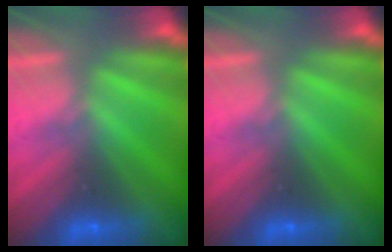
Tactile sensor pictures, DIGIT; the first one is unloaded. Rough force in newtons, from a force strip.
{"total": 0.0}